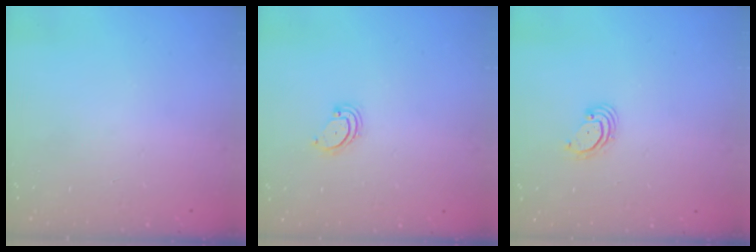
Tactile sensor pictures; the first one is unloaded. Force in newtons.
{"total": 3.0, "press": 3.0, "slide": 0.4}
{"total": 3.0, "press": 3.0, "slide": 0.3}